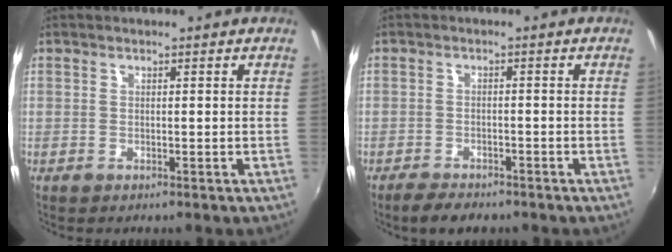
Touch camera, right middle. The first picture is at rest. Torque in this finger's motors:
{"motor_torque": [0.49, -0.70, -0.12, -0.04]}